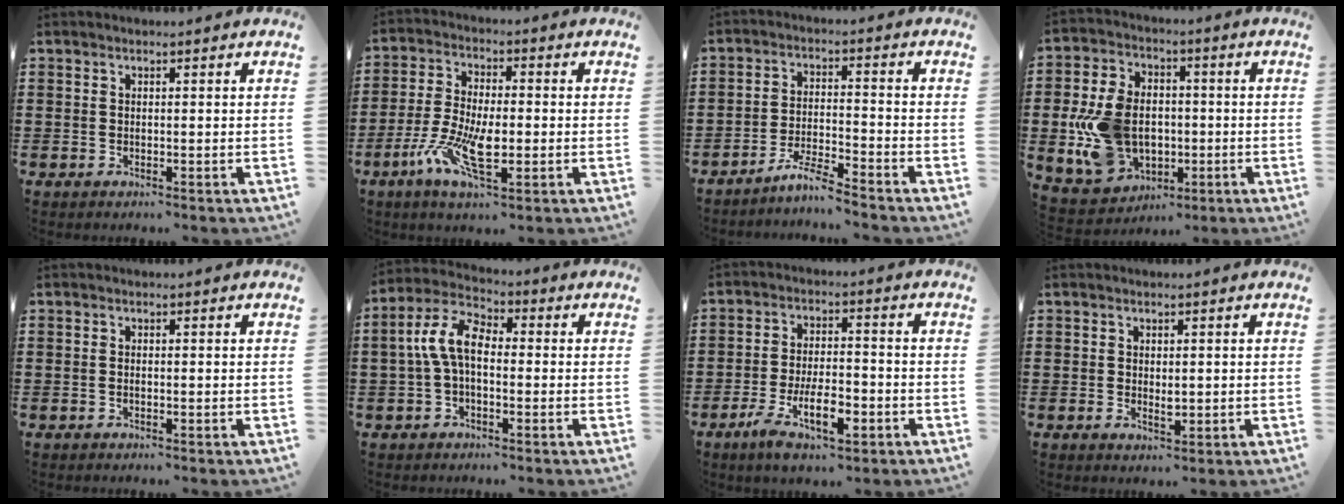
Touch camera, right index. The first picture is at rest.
{"total": 9.6, "force": [-3.1, 3.7, 8.4], "torque": [-0.188, -0.015, -0.057]}
{"total": 4.8, "force": [-4.5, -0.3, 1.7], "torque": [-0.046, -0.006, -0.090]}
{"total": 12.6, "force": [-1.0, 9.4, 8.3], "torque": [-0.212, 0.015, -0.013]}
{"total": 0.6, "force": [-0.1, 0.2, 0.6], "torque": [-0.013, -0.002, -0.002]}
{"total": 7.5, "force": [-0.3, 4.0, 6.3], "torque": [-0.152, 0.003, -0.014]}
{"total": 9.0, "force": [-4.1, 3.8, 7.1], "torque": [-0.131, 0.000, -0.075]}
{"total": 1.3, "force": [0.1, 0.8, 1.0], "torque": [-0.010, 0.002, 0.000]}